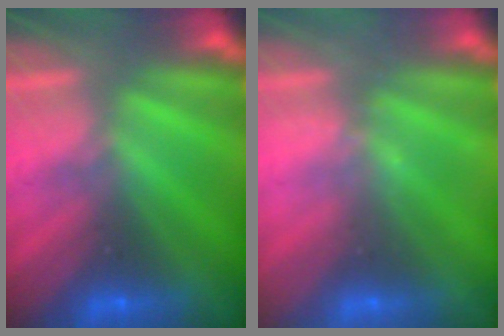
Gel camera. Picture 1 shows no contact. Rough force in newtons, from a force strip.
{"total": 2.1}